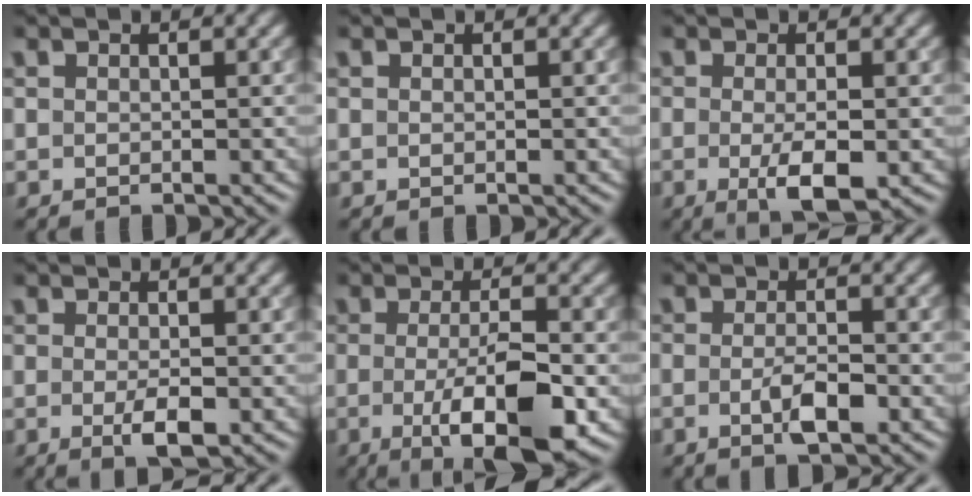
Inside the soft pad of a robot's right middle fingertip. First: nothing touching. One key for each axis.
{"total": 0.0}
{"total": 3.8, "fx": -0.9, "fy": 0.9, "fz": 3.6, "tx": -0.063, "ty": -0.011, "tz": -0.012}
{"total": 2.5, "fx": -0.7, "fy": 0.6, "fz": 2.3, "tx": -0.042, "ty": -0.007, "tz": -0.011}
{"total": 8.4, "fx": -2.4, "fy": 2.3, "fz": 7.7, "tx": -0.120, "ty": -0.014, "tz": -0.036}
{"total": 2.8, "fx": -1.1, "fy": 0.8, "fz": 2.5, "tx": -0.050, "ty": -0.005, "tz": -0.021}